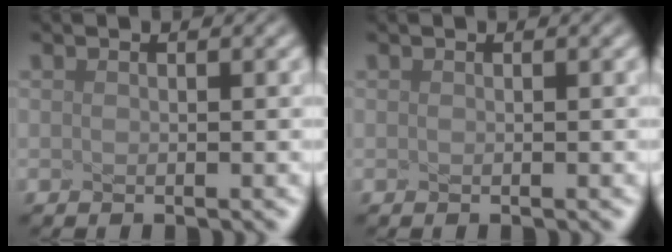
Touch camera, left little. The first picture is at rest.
{"total": 0.0}